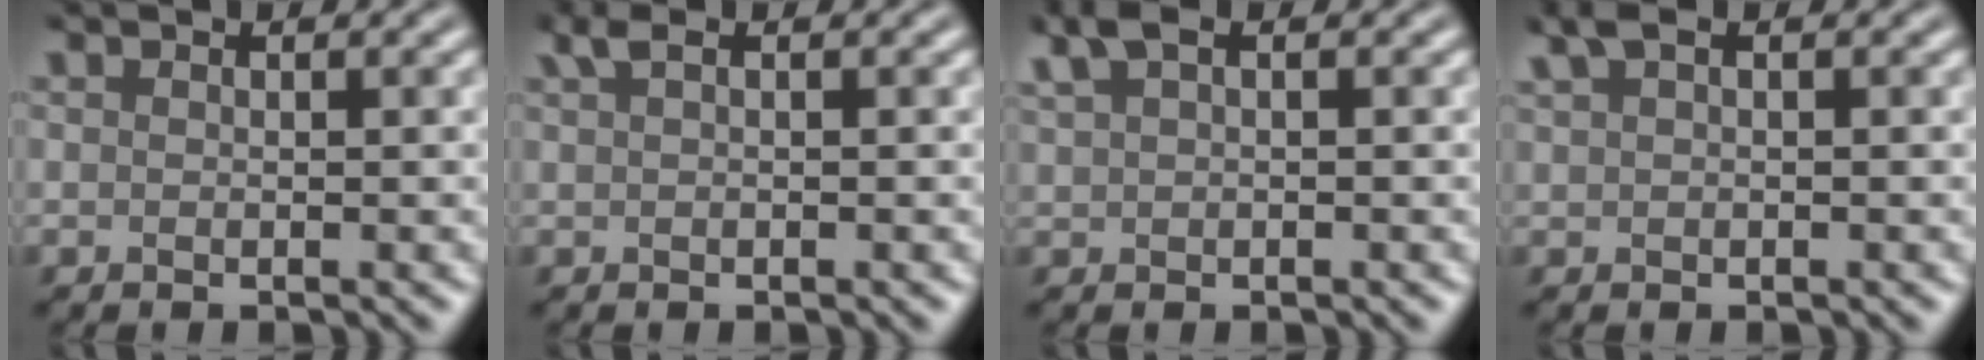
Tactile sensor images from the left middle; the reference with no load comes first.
{"total": 0.9, "force": [-0.3, -0.9, -0.2], "torque": [-0.018, -0.009, 0.029]}
{"total": 0.6, "force": [0.4, -0.5, 0.1], "torque": [-0.033, -0.005, 0.045]}
{"total": 0.8, "force": [0.1, -0.8, -0.2], "torque": [-0.023, -0.007, 0.041]}